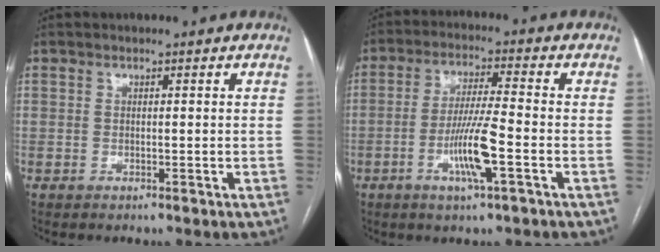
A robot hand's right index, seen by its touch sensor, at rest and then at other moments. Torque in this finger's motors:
{"motor_torque": [0.26, 0.19, 0.30, 0.12]}